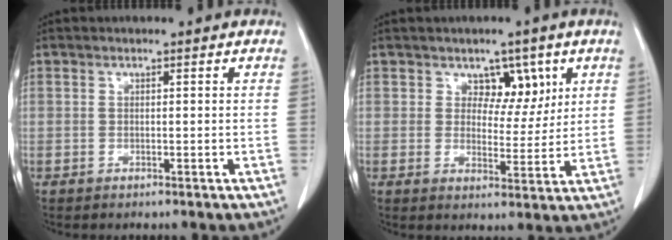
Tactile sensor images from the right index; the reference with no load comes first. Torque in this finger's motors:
{"motor_torque": [0.15, 0.08, 0.05, 0.02]}